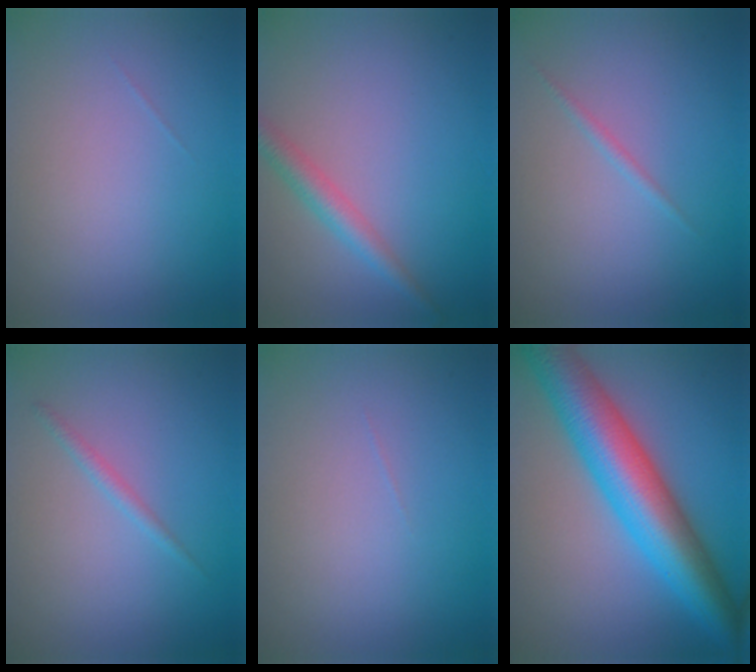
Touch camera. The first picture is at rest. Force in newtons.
{"total": 2.3, "press": 2.3, "slide": 0.1}
{"total": 0.7, "press": 0.7, "slide": 0.1}
{"total": 1.0, "press": 1.0, "slide": 0.1}
{"total": 0.0}
{"total": 10.1, "press": 10.1, "slide": 0.2}